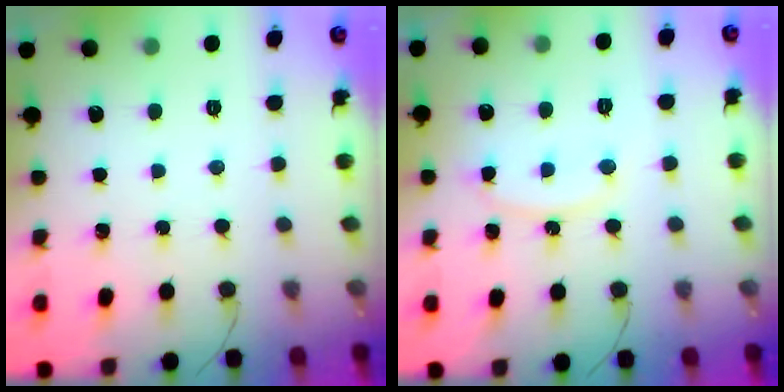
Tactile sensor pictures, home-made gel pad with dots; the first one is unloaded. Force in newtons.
{"total": 9.6, "press": 9.6, "slide": 0.6}